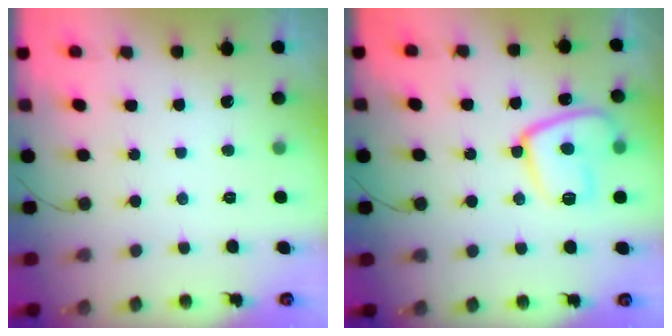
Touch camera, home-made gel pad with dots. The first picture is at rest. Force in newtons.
{"total": 13.7, "press": 13.6, "slide": 1.4}